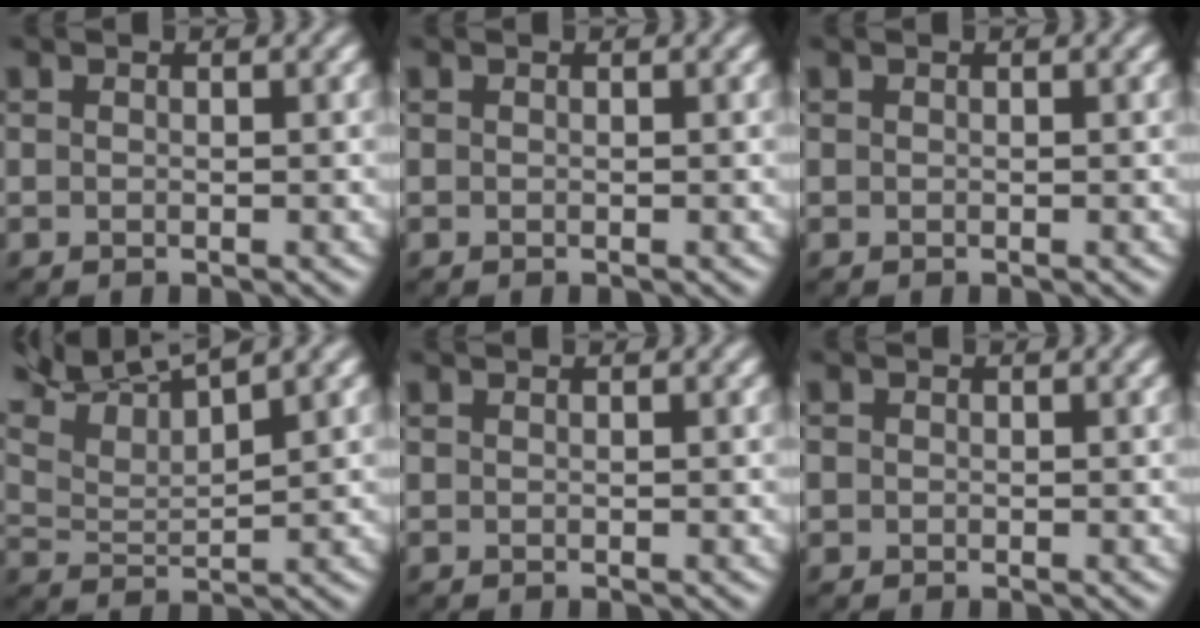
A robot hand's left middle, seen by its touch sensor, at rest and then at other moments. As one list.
[{"total": 0.0}, {"total": 0.0}, {"total": 8.8, "force": [7.4, 1.5, 4.6], "torque": [-0.099, 0.024, 0.114]}, {"total": 0.0}, {"total": 0.7, "force": [-0.1, 0.7, 0.0], "torque": [0.010, -0.002, 0.000]}]